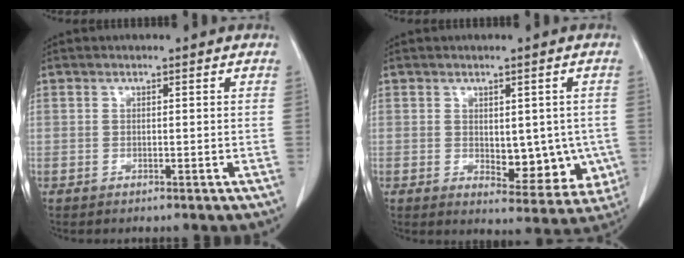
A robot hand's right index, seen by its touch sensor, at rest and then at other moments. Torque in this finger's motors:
{"motor_torque": [0.22, 0.10, 0.13, 0.01]}